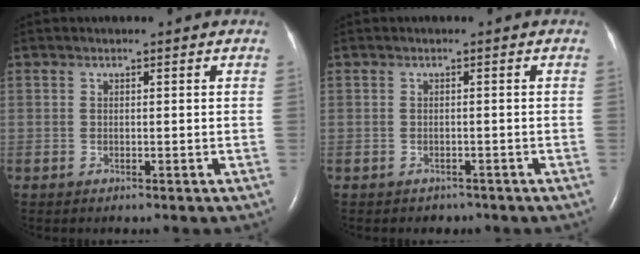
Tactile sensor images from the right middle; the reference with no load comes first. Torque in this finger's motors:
{"motor_torque": [-0.05, 0.05, -0.05, -0.01]}